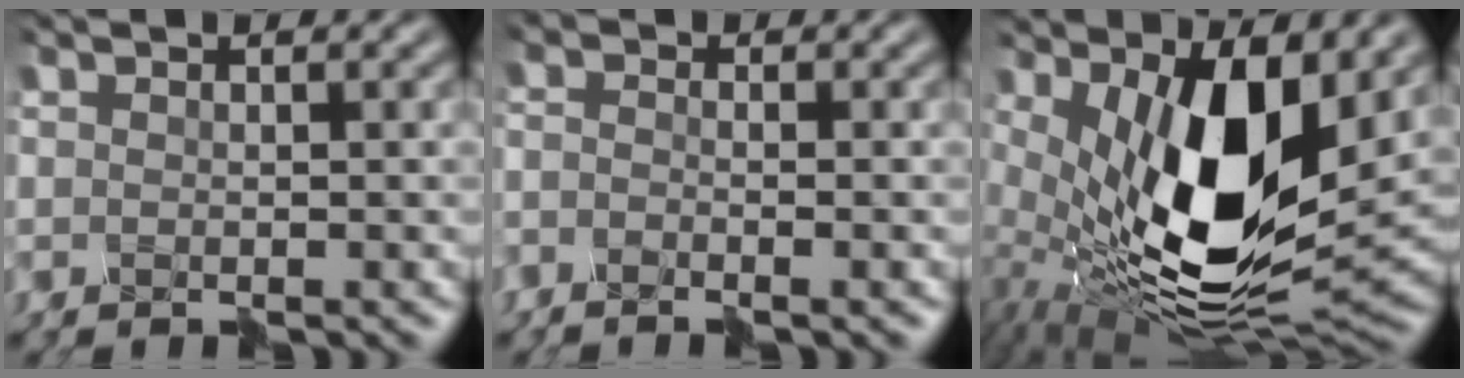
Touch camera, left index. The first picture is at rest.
{"total": 2.6, "force": [-2.6, -0.2, -0.2], "torque": [0.007, -0.002, -0.040]}
{"total": 10.7, "force": [0.0, 4.7, 9.6], "torque": [-0.187, -0.036, 0.009]}